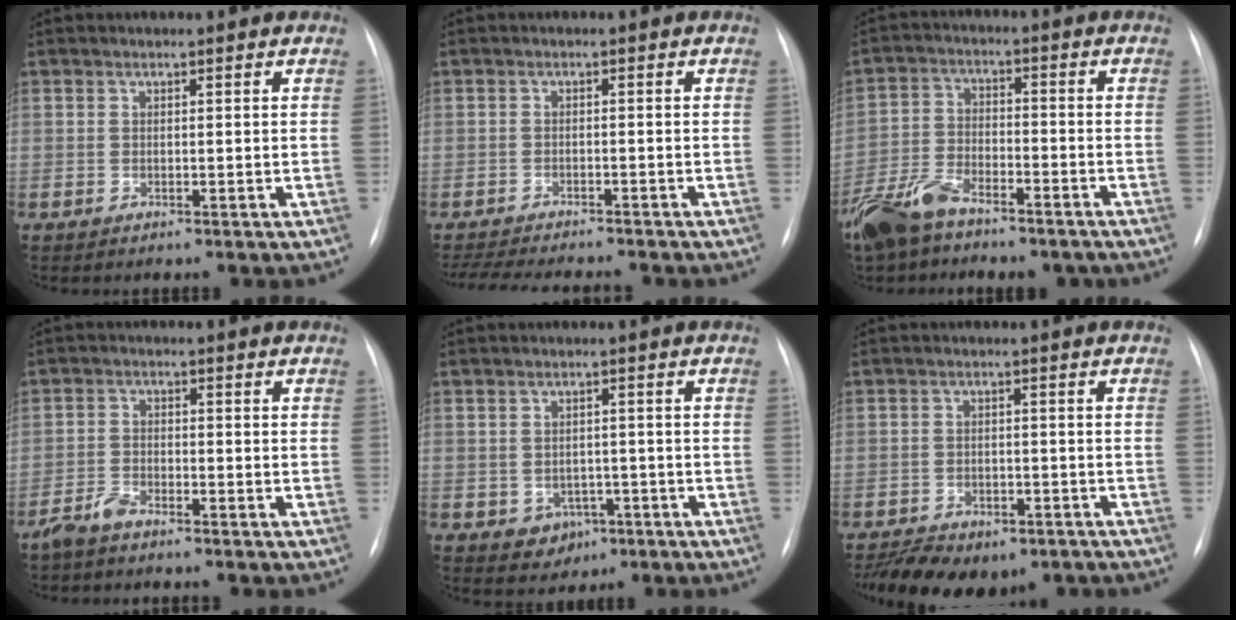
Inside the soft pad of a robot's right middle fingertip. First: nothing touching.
{"total": 12.3, "force": [-11.1, 1.7, 4.9], "torque": [-0.086, -0.013, -0.153]}
{"total": 10.2, "force": [-8.0, 4.2, 4.8], "torque": [-0.108, -0.007, -0.146]}
{"total": 3.2, "force": [-2.9, 0.7, 1.2], "torque": [-0.029, -0.004, -0.058]}
{"total": 3.9, "force": [-1.7, 3.2, 1.4], "torque": [-0.015, 0.008, -0.011]}
{"total": 13.0, "force": [-9.5, 6.6, 6.2], "torque": [-0.118, 0.001, -0.126]}